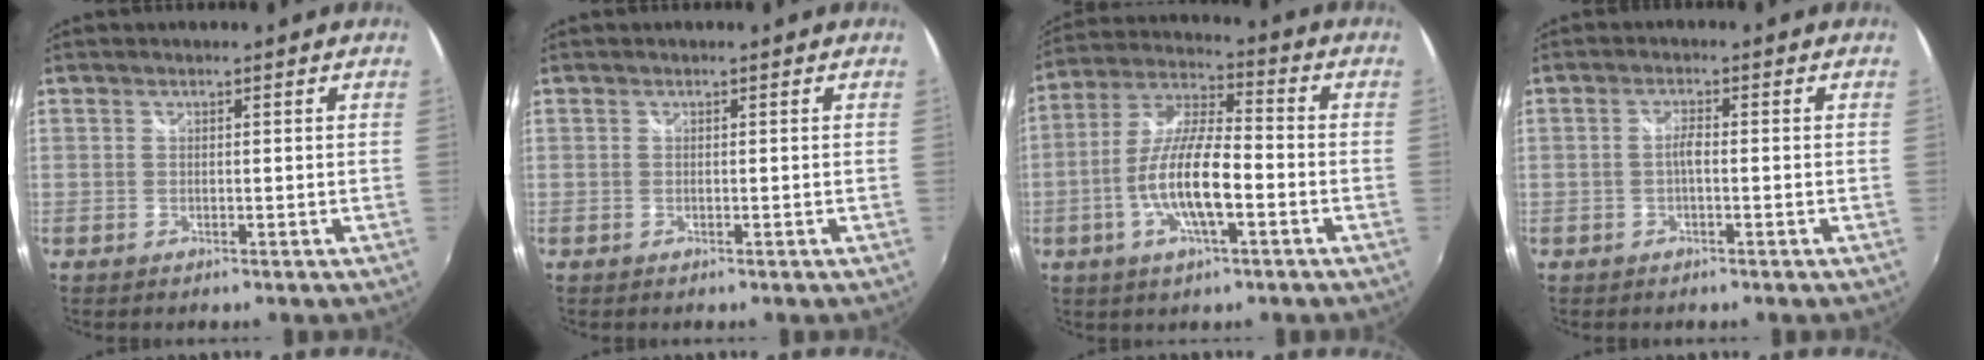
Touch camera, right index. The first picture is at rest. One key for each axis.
{"total": 0.0}
{"total": 12.6, "fx": -4.0, "fy": 3.3, "fz": 11.5, "tx": -0.238, "ty": -0.001, "tz": -0.075}
{"total": 1.8, "fx": -0.5, "fy": 0.3, "fz": 1.7, "tx": -0.034, "ty": 0.005, "tz": -0.011}